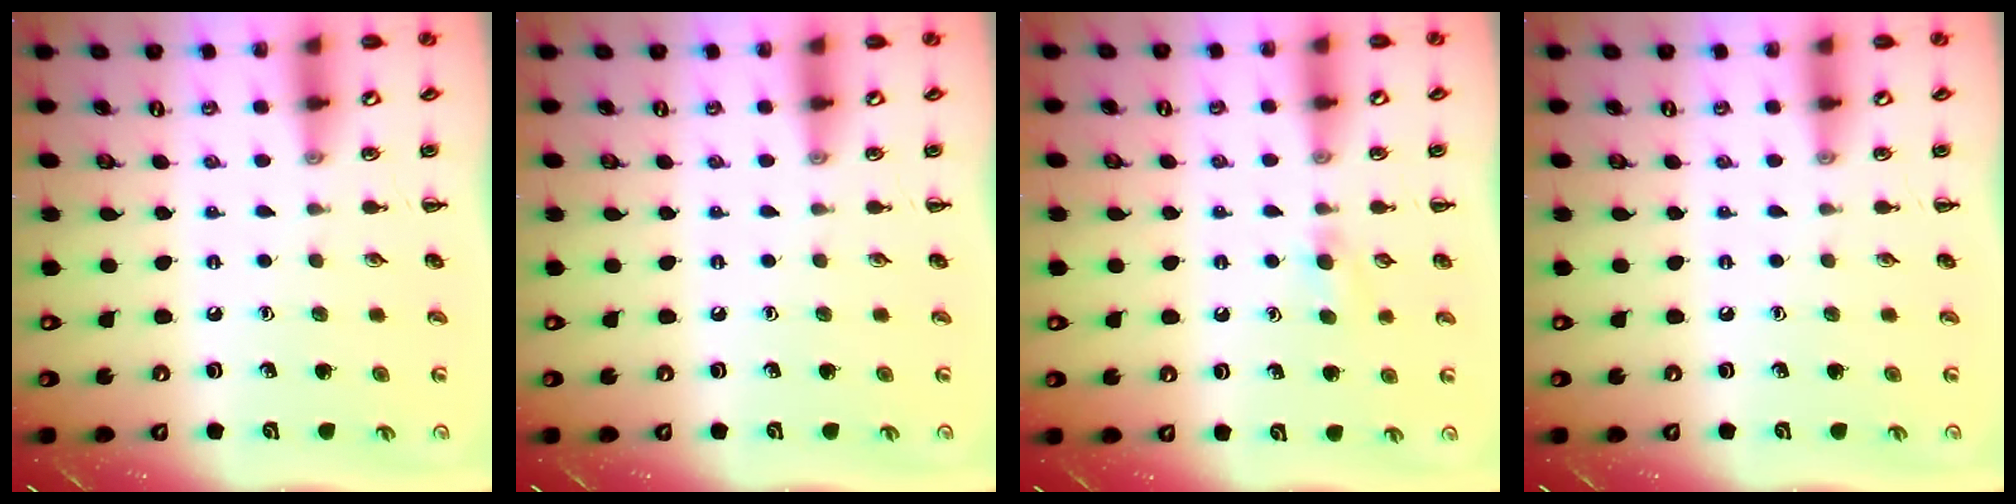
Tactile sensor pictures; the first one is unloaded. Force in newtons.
{"total": 0.0}
{"total": 3.5, "press": 3.3, "slide": 1.3}
{"total": 0.0}